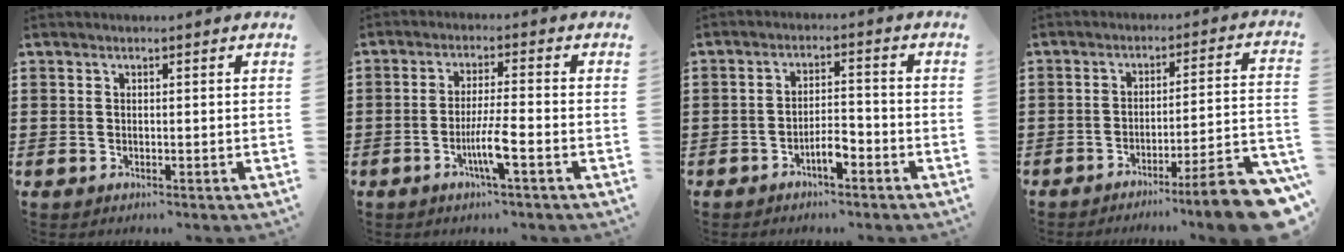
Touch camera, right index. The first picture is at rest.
{"total": 5.3, "force": [-2.3, 0.1, 4.8], "torque": [-0.094, -0.015, -0.042]}
{"total": 4.0, "force": [-2.4, 1.3, 2.9], "torque": [-0.058, 0.005, -0.048]}
{"total": 8.9, "force": [-6.4, 0.0, 6.2], "torque": [-0.091, 0.000, -0.120]}